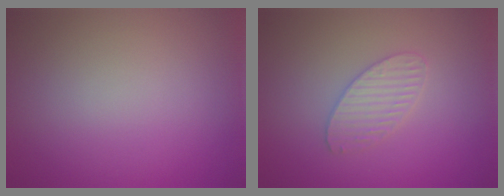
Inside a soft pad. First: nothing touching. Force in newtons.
{"total": 2.3, "press": 2.3, "slide": 0.2}